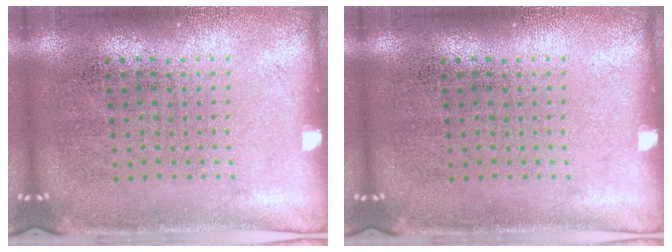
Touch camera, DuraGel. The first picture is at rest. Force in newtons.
{"total": 0.0}